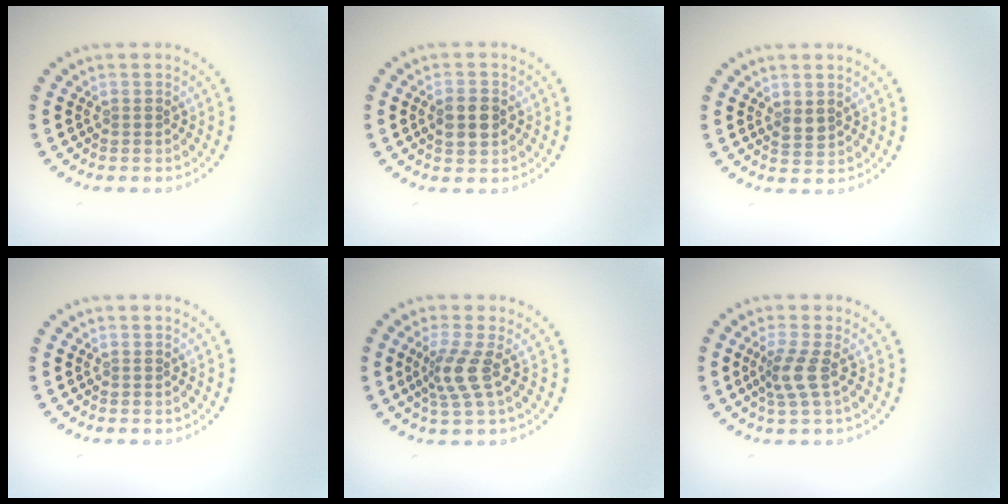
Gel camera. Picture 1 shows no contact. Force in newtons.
{"total": 2.9, "press": 2.9, "slide": 0.1}
{"total": 1.2, "press": 1.2, "slide": 0.3}
{"total": 0.0}
{"total": 2.9, "press": 2.0, "slide": 2.0}
{"total": 2.4, "press": 1.9, "slide": 1.5}